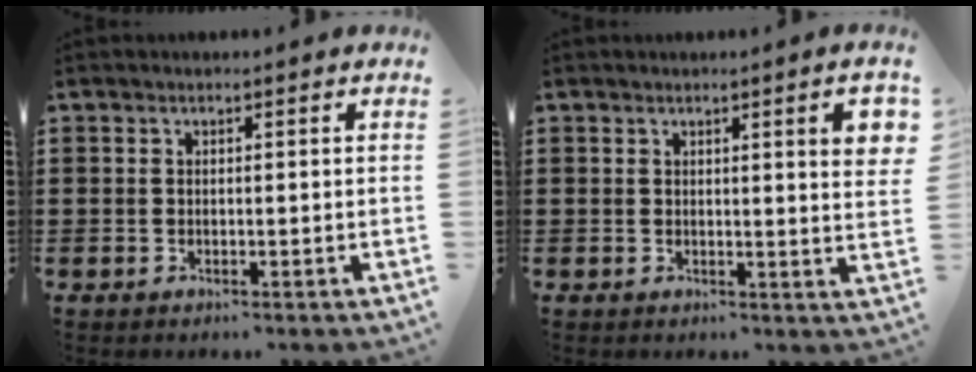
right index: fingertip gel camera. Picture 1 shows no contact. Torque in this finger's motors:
{"motor_torque": [0.23, -0.09, 0.16, 0.05]}